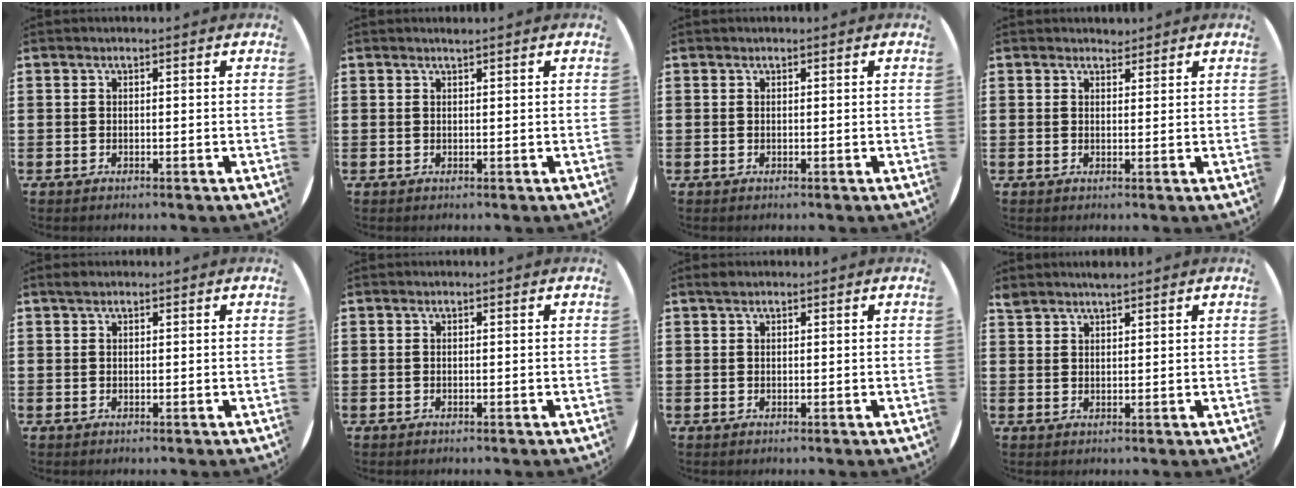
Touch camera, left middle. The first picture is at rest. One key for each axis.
{"total": 0.6, "fx": 0.5, "fy": -0.2, "fz": 0.1, "tx": 0.000, "ty": 0.001, "tz": 0.010}
{"total": 0.0}
{"total": 1.3, "fx": 1.2, "fy": 0.3, "fz": 0.0, "tx": 0.008, "ty": -0.002, "tz": 0.022}
{"total": 0.5, "fx": 0.4, "fy": 0.3, "fz": 0.1, "tx": 0.005, "ty": -0.002, "tz": 0.007}
{"total": 0.0}
{"total": 0.8, "fx": 0.7, "fy": 0.3, "fz": 0.2, "tx": -0.005, "ty": 0.004, "tz": 0.012}
{"total": 1.9, "fx": 1.9, "fy": 0.2, "fz": 0.1, "tx": -0.006, "ty": 0.002, "tz": 0.036}